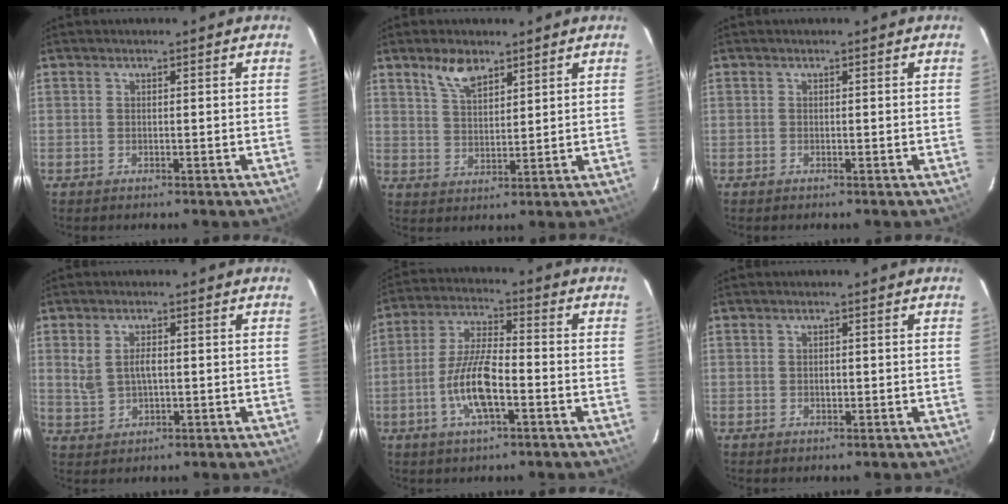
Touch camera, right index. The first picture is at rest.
{"total": 5.9, "force": [4.1, 2.6, 3.3], "torque": [-0.057, 0.003, 0.080]}
{"total": 0.0}
{"total": 4.5, "force": [0.5, 2.5, 3.6], "torque": [-0.075, 0.001, 0.018]}
{"total": 10.4, "force": [-3.7, 2.9, 9.2], "torque": [-0.189, 0.001, -0.069]}
{"total": 0.9, "force": [0.0, 0.7, 0.6], "torque": [-0.009, 0.002, 0.003]}